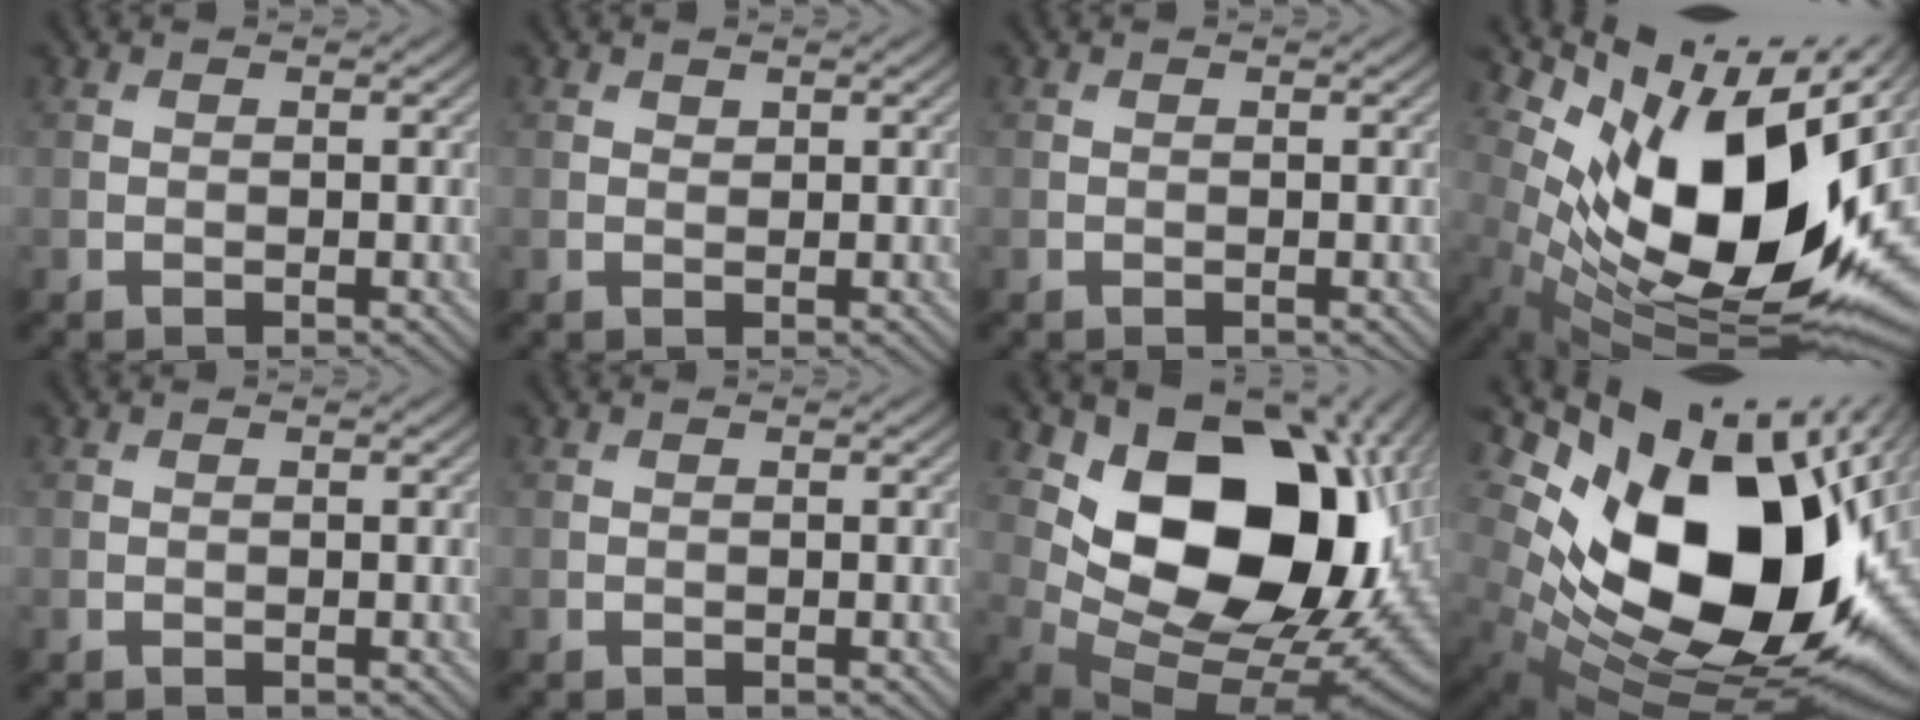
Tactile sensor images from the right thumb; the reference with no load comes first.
{"total": 0.5, "force": [0.4, 0.2, 0.1], "torque": [0.001, -0.002, 0.010]}
{"total": 0.0}
{"total": 17.9, "force": [3.2, 9.4, 14.8], "torque": [-0.244, -0.027, 0.067]}
{"total": 0.0}
{"total": 0.0}
{"total": 17.0, "force": [4.1, 11.4, 12.0], "torque": [-0.182, -0.015, 0.089]}
{"total": 21.3, "force": [3.5, 12.6, 16.8], "torque": [-0.324, -0.039, 0.091]}